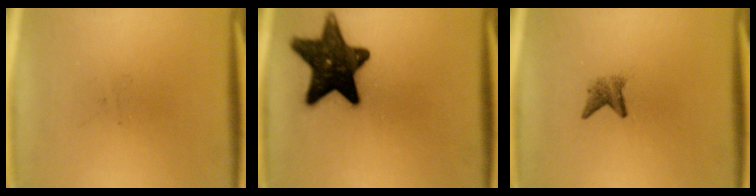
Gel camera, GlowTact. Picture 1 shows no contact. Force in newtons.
{"total": 15.5}
{"total": 2.0}